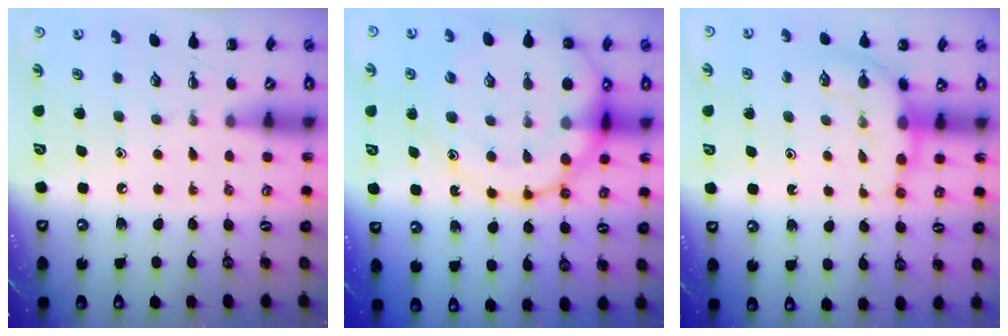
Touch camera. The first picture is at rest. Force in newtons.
{"total": 22.0, "press": 21.6, "slide": 4.0}
{"total": 7.7, "press": 7.6, "slide": 1.1}